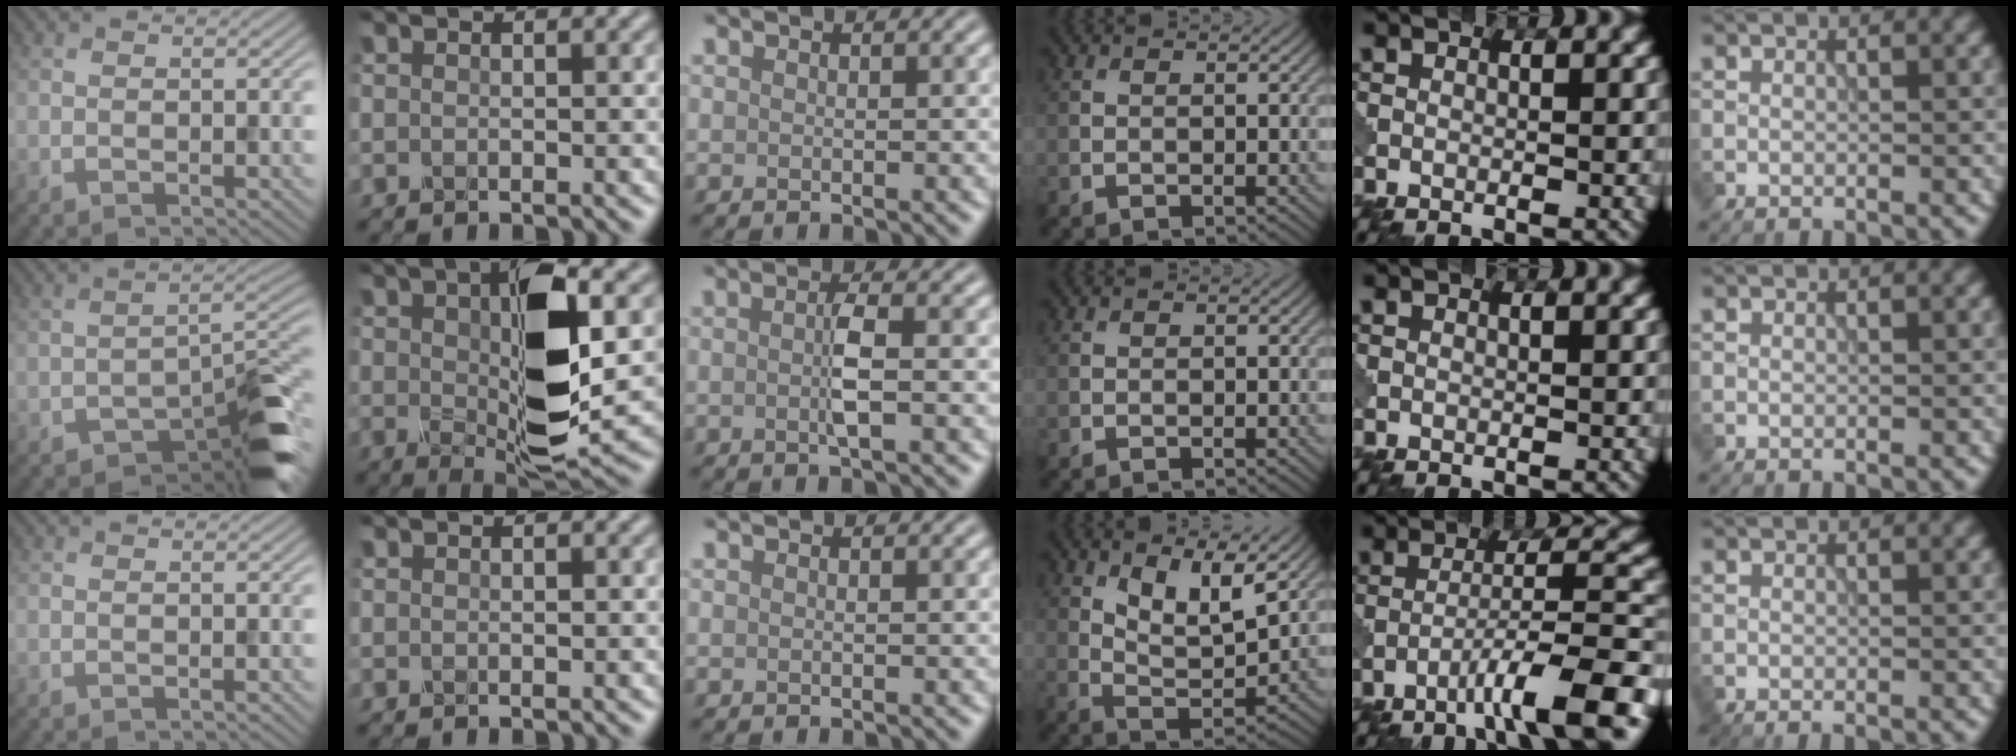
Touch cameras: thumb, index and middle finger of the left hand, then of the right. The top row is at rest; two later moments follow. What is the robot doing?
{"motion": "disassemble", "object": "pitcher"}